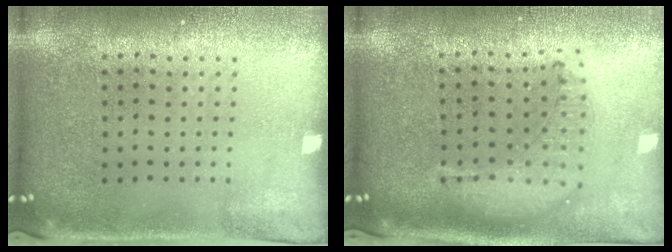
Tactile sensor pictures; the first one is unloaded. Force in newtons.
{"total": 1.3, "press": 1.2, "slide": 0.4}